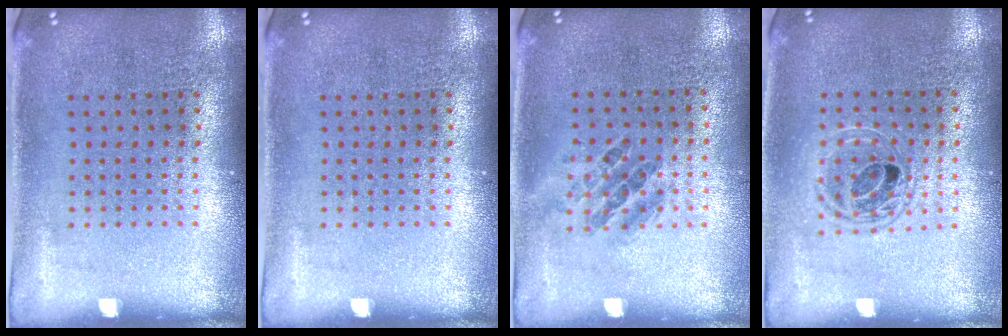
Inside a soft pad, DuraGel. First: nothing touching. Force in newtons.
{"total": 0.0}
{"total": 0.9, "press": 0.8, "slide": 0.5}
{"total": 1.4, "press": 1.3, "slide": 0.7}